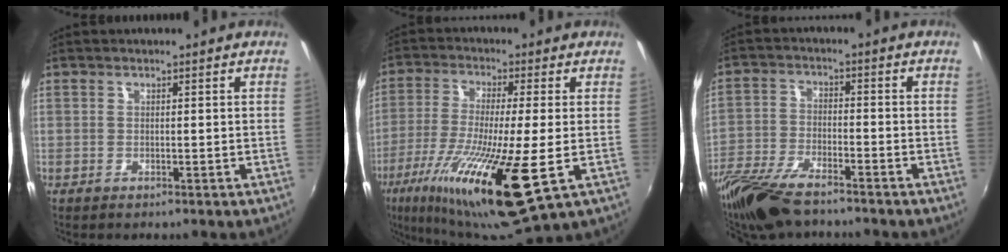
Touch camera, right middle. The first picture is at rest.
{"total": 20.2, "force": [-7.8, 3.1, 18.3], "torque": [-0.371, -0.058, -0.143]}
{"total": 13.6, "force": [-10.7, 3.7, 7.4], "torque": [-0.175, -0.027, -0.209]}